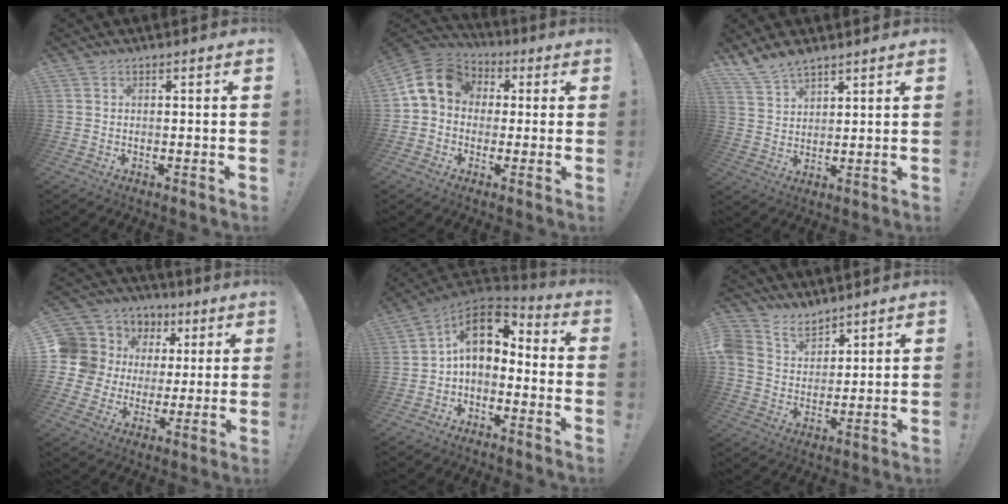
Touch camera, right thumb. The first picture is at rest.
{"total": 12.3, "force": [2.2, 9.9, 7.0], "torque": [-0.119, 0.013, 0.049]}
{"total": 7.0, "force": [5.9, 2.8, 2.5], "torque": [-0.051, -0.035, 0.114]}
{"total": 12.6, "force": [3.3, 11.5, 3.9], "torque": [-0.078, -0.017, 0.088]}
{"total": 10.3, "force": [2.4, 6.3, 7.8], "torque": [-0.132, 0.000, 0.048]}
{"total": 8.5, "force": [6.6, 5.1, 1.8], "torque": [-0.051, -0.042, 0.133]}